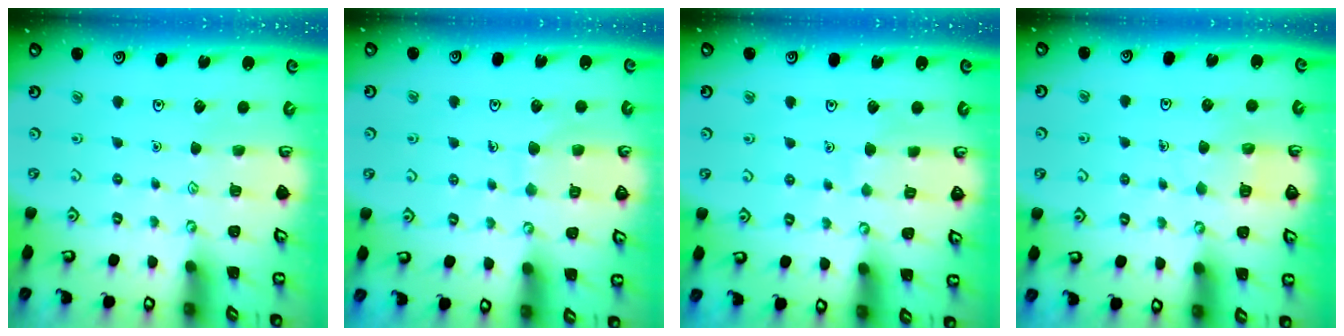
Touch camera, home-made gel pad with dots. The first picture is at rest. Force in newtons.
{"total": 6.6, "press": 6.6, "slide": 0.5}
{"total": 3.2, "press": 3.2, "slide": 0.3}
{"total": 5.3, "press": 5.3, "slide": 0.5}